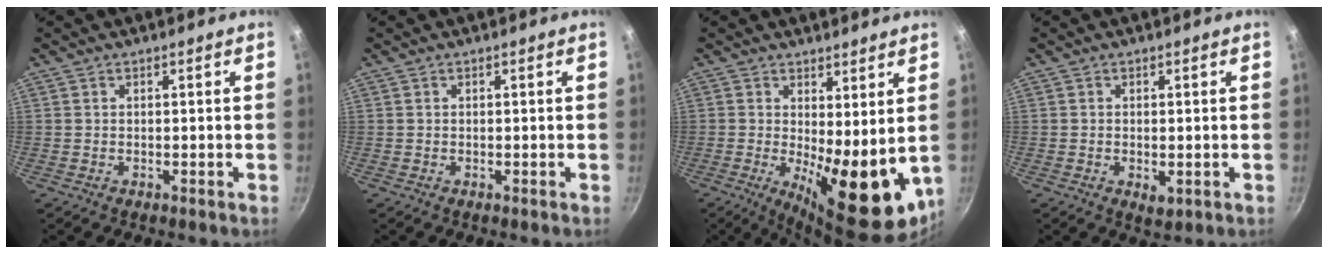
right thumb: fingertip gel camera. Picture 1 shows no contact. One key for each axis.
{"total": 0.0}
{"total": 14.4, "fx": 0.2, "fy": 5.4, "fz": 13.3, "tx": -0.158, "ty": -0.025, "tz": 0.018}
{"total": 2.4, "fx": -0.4, "fy": 1.3, "fz": 1.9, "tx": -0.031, "ty": -0.008, "tz": -0.003}